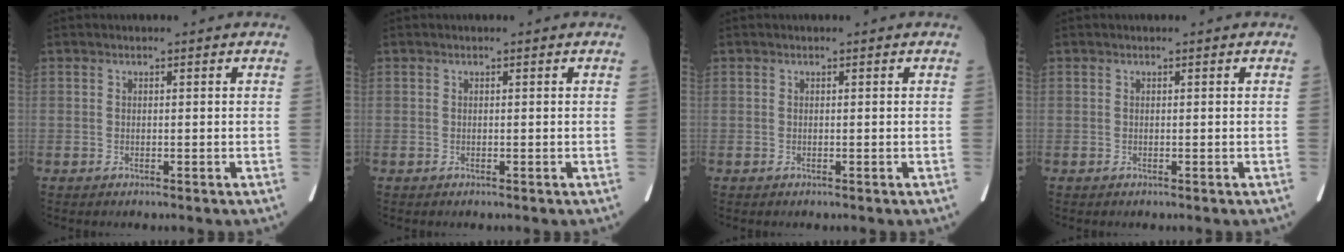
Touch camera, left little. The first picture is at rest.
{"total": 0.0}
{"total": 0.0}
{"total": 0.0}